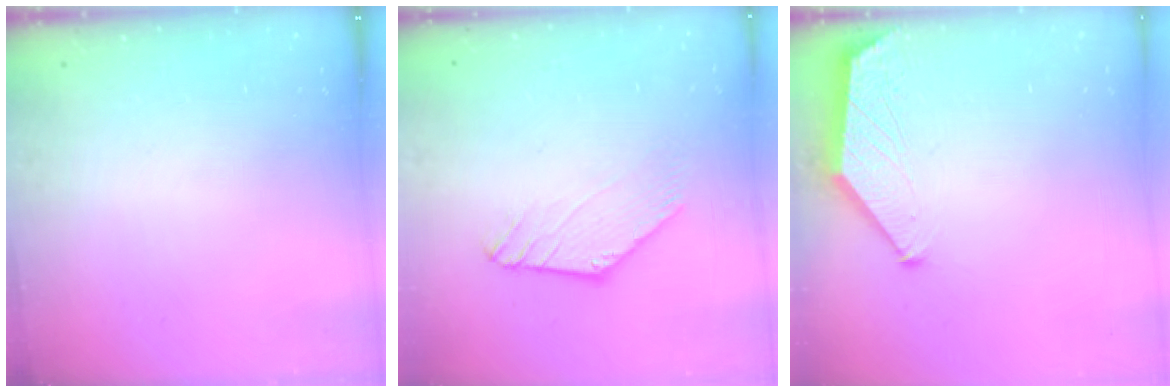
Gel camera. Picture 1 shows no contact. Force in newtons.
{"total": 1.3, "press": 1.3, "slide": 0.1}
{"total": 1.5, "press": 1.5, "slide": 0.4}